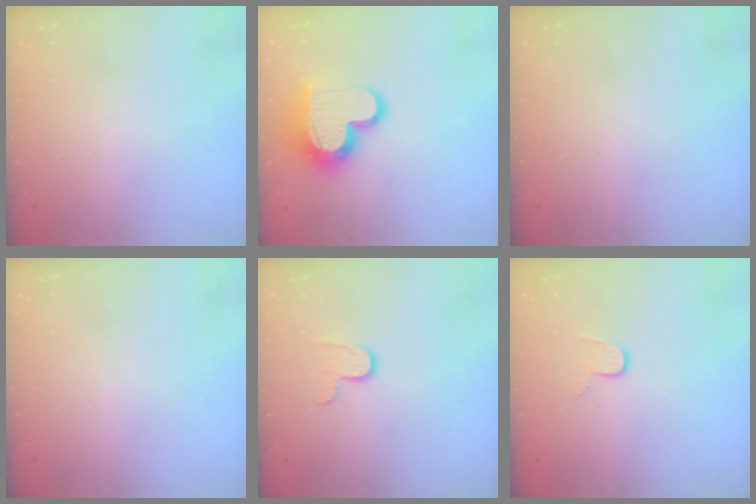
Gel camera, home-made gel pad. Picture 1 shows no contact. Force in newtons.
{"total": 15.8, "press": 15.8, "slide": 1.2}
{"total": 0.0}
{"total": 0.0}
{"total": 6.9, "press": 6.8, "slide": 0.6}
{"total": 4.7, "press": 4.7, "slide": 0.4}